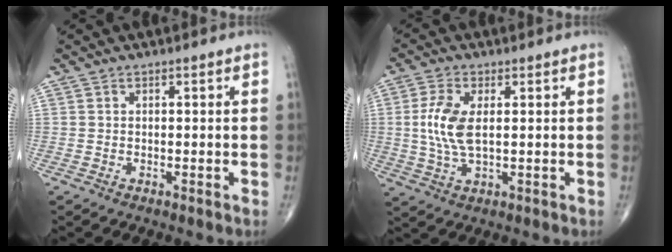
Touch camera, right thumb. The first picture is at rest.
{"total": 7.8, "force": [0.8, 3.5, 6.9], "torque": [-0.160, -0.004, 0.017]}